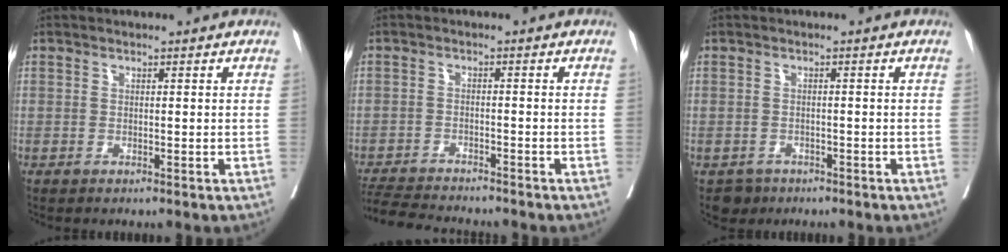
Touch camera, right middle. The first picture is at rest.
{"total": 8.9, "force": [-8.4, 0.7, 2.6], "torque": [-0.041, -0.009, -0.136]}
{"total": 2.5, "force": [-1.7, 1.8, 0.1], "torque": [-0.001, 0.005, -0.027]}